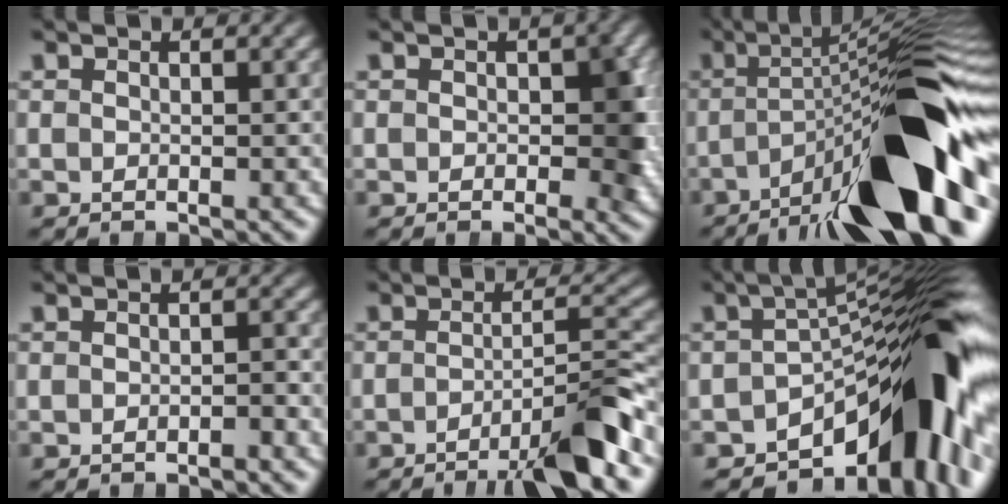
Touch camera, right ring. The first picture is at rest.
{"total": 3.2, "force": [-0.1, 2.4, 2.1], "torque": [-0.022, -0.018, 0.004]}
{"total": 15.3, "force": [-3.5, 4.2, 14.4], "torque": [-0.191, 0.000, -0.046]}
{"total": 0.9, "force": [-0.8, 0.3, 0.3], "torque": [-0.007, 0.002, -0.015]}
{"total": 5.9, "force": [-3.5, 0.5, 4.7], "torque": [-0.060, -0.005, -0.055]}
{"total": 14.0, "force": [-4.3, 5.5, 12.1], "torque": [-0.149, -0.015, -0.051]}